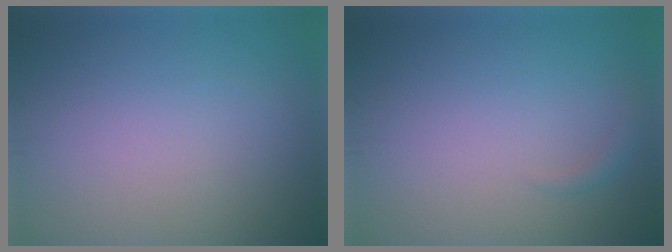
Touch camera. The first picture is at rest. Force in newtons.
{"total": 0.8, "press": 0.8, "slide": 0.0}